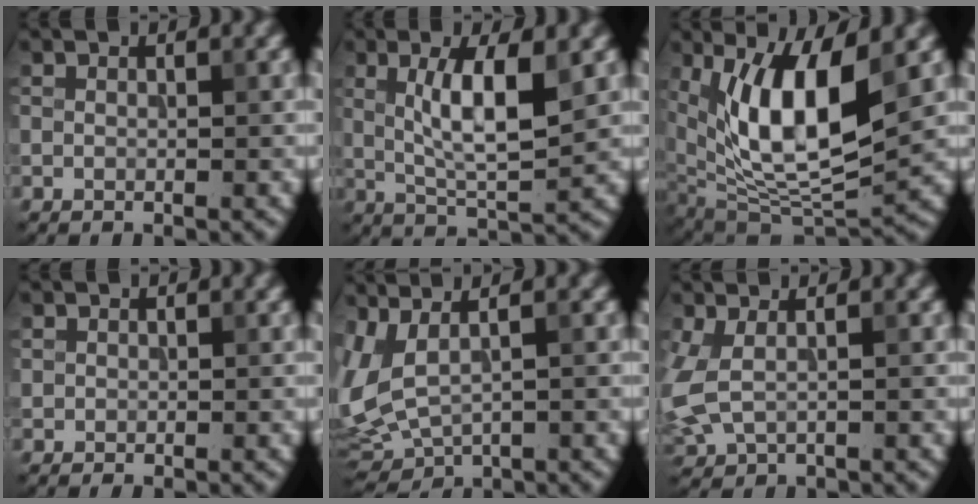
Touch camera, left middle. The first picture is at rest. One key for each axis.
{"total": 6.1, "fx": 1.3, "fy": 1.5, "fz": 5.7, "tx": -0.107, "ty": -0.002, "tz": 0.027}
{"total": 11.6, "fx": 3.2, "fy": 4.3, "fz": 10.3, "tx": -0.173, "ty": -0.009, "tz": 0.056}
{"total": 0.7, "fx": 0.2, "fy": 0.7, "fz": 0.0, "tx": 0.008, "ty": -0.001, "tz": 0.002}
{"total": 5.0, "fx": 0.5, "fy": 2.4, "fz": 4.4, "tx": -0.115, "ty": -0.002, "tz": 0.013}
{"total": 3.1, "fx": 0.4, "fy": 1.6, "fz": 2.7, "tx": -0.080, "ty": -0.002, "tz": 0.006}